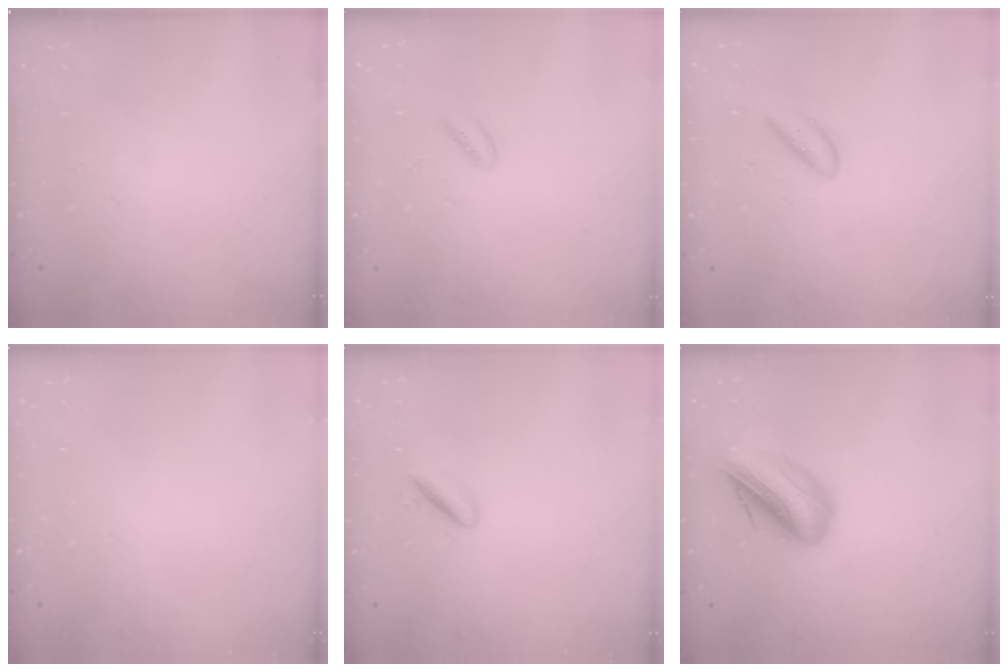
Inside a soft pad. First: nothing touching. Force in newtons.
{"total": 1.3, "press": 1.1, "slide": 0.6}
{"total": 2.3, "press": 2.3, "slide": 0.3}
{"total": 2.2, "press": 2.2, "slide": 0.1}
{"total": 1.9, "press": 1.9, "slide": 0.4}
{"total": 13.1, "press": 12.9, "slide": 2.7}